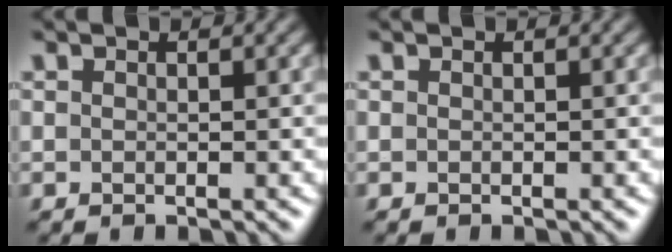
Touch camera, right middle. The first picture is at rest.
{"total": 0.0}